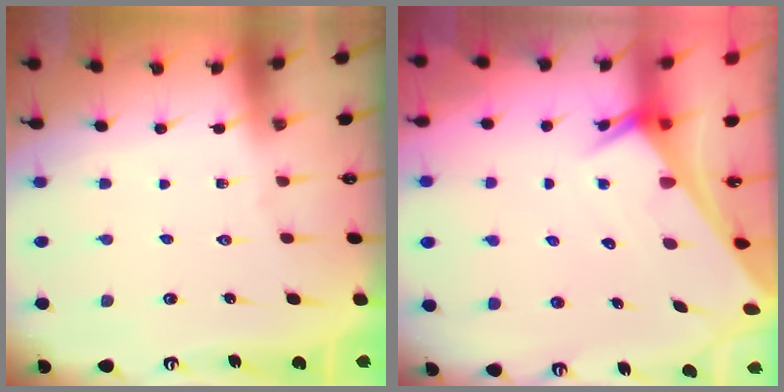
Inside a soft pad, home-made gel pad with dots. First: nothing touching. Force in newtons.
{"total": 2.7, "press": 2.7, "slide": 0.1}